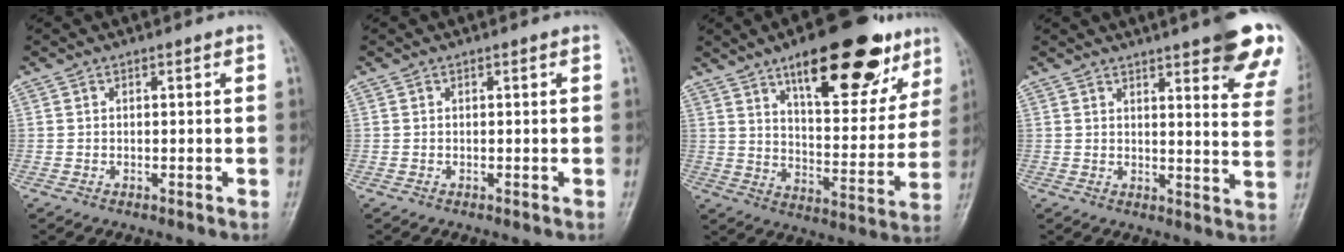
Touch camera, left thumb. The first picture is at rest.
{"total": 0.0}
{"total": 23.0, "force": [13.6, 9.0, 16.2], "torque": [-0.180, -0.048, 0.206]}
{"total": 17.7, "force": [11.7, 3.8, 12.7], "torque": [-0.132, -0.047, 0.129]}